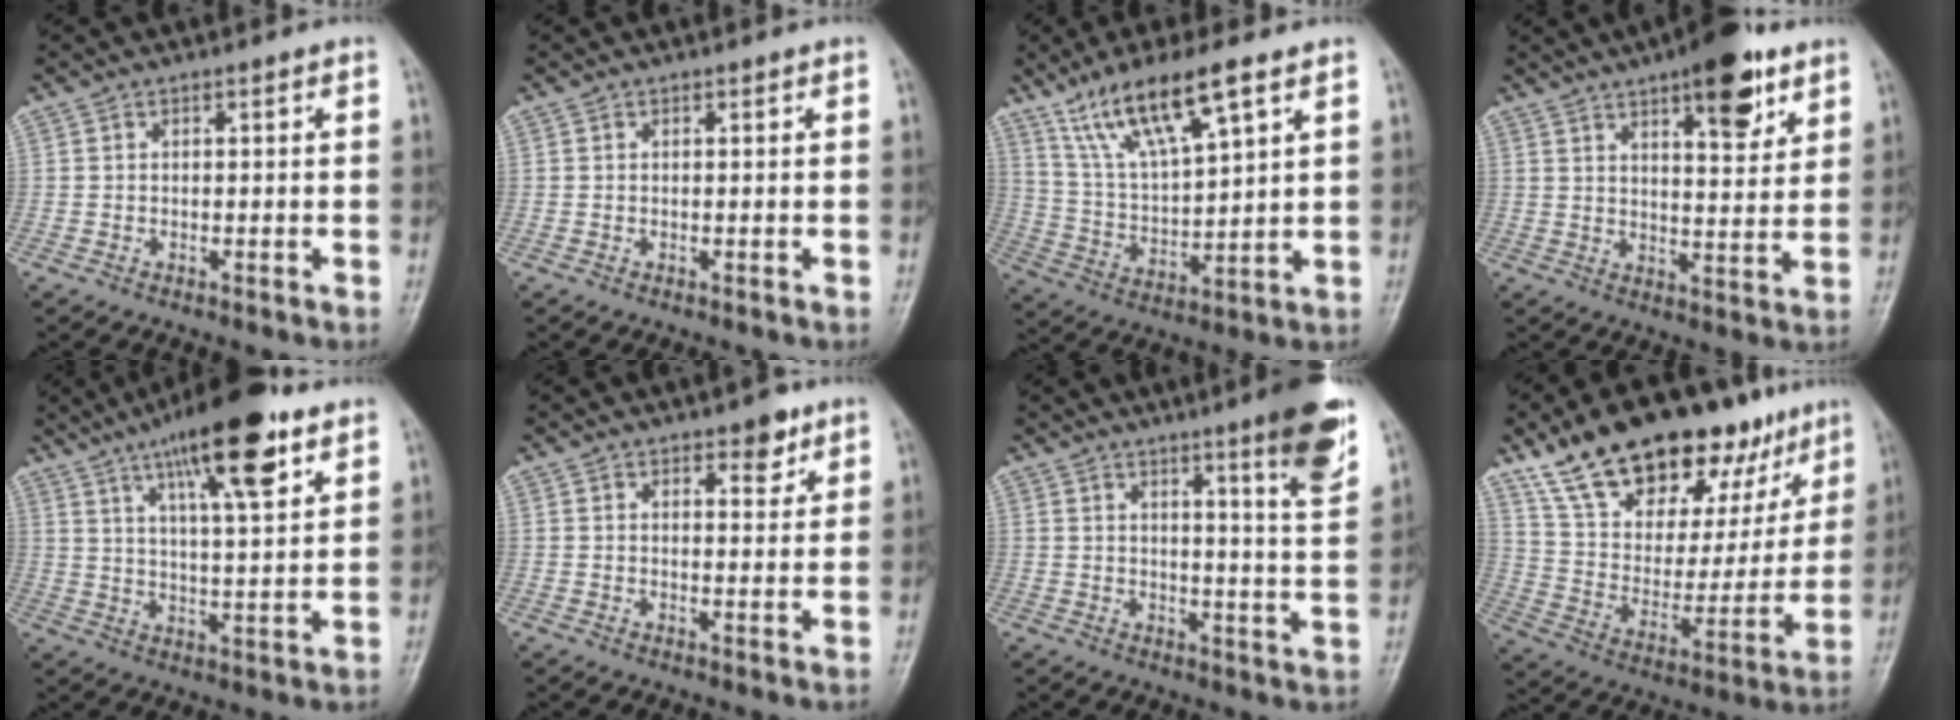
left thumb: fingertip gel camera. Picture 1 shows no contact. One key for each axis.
{"total": 0.0}
{"total": 14.2, "fx": 8.8, "fy": 3.4, "fz": 10.7, "tx": -0.195, "ty": -0.029, "tz": 0.179}
{"total": 12.4, "fx": 7.3, "fy": 4.3, "fz": 9.1, "tx": -0.102, "ty": -0.036, "tz": 0.103}
{"total": 16.7, "fx": 9.4, "fy": 4.2, "fz": 13.2, "tx": -0.193, "ty": -0.031, "tz": 0.151}
{"total": 4.1, "fx": 2.8, "fy": 1.9, "fz": 2.4, "tx": -0.013, "ty": -0.016, "tz": 0.038}
{"total": 10.8, "fx": 6.5, "fy": 0.6, "fz": 8.7, "tx": -0.106, "ty": -0.040, "tz": 0.086}
{"total": 27.2, "fx": 17.5, "fy": 12.7, "fz": 16.5, "tx": -0.219, "ty": -0.036, "tz": 0.290}